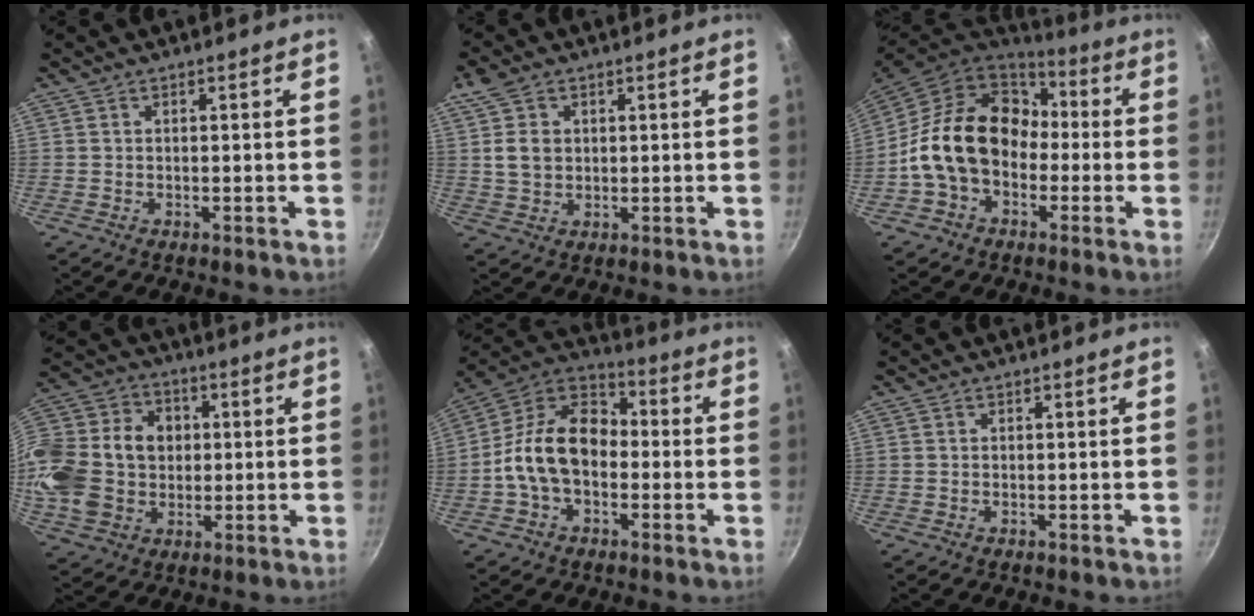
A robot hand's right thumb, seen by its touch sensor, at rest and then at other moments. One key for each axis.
{"total": 6.0, "fx": 1.6, "fy": 4.4, "fz": 3.8, "tx": -0.060, "ty": -0.003, "tz": 0.029}
{"total": 18.4, "fx": -1.3, "fy": 14.0, "fz": 11.9, "tx": -0.174, "ty": 0.052, "tz": -0.029}
{"total": 23.4, "fx": 0.6, "fy": 19.0, "fz": 13.7, "tx": -0.291, "ty": 0.038, "tz": 0.016}
{"total": 15.1, "fx": -2.0, "fy": 10.4, "fz": 10.8, "tx": -0.154, "ty": 0.046, "tz": -0.059}
{"total": 0.0}